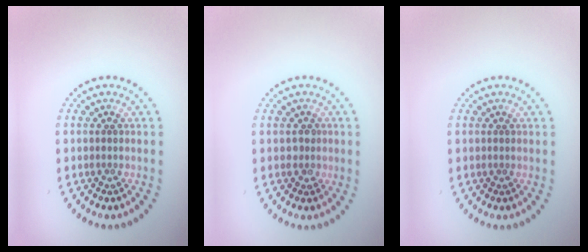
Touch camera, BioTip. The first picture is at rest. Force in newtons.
{"total": 1.0, "press": 0.9, "slide": 0.5}
{"total": 0.0}